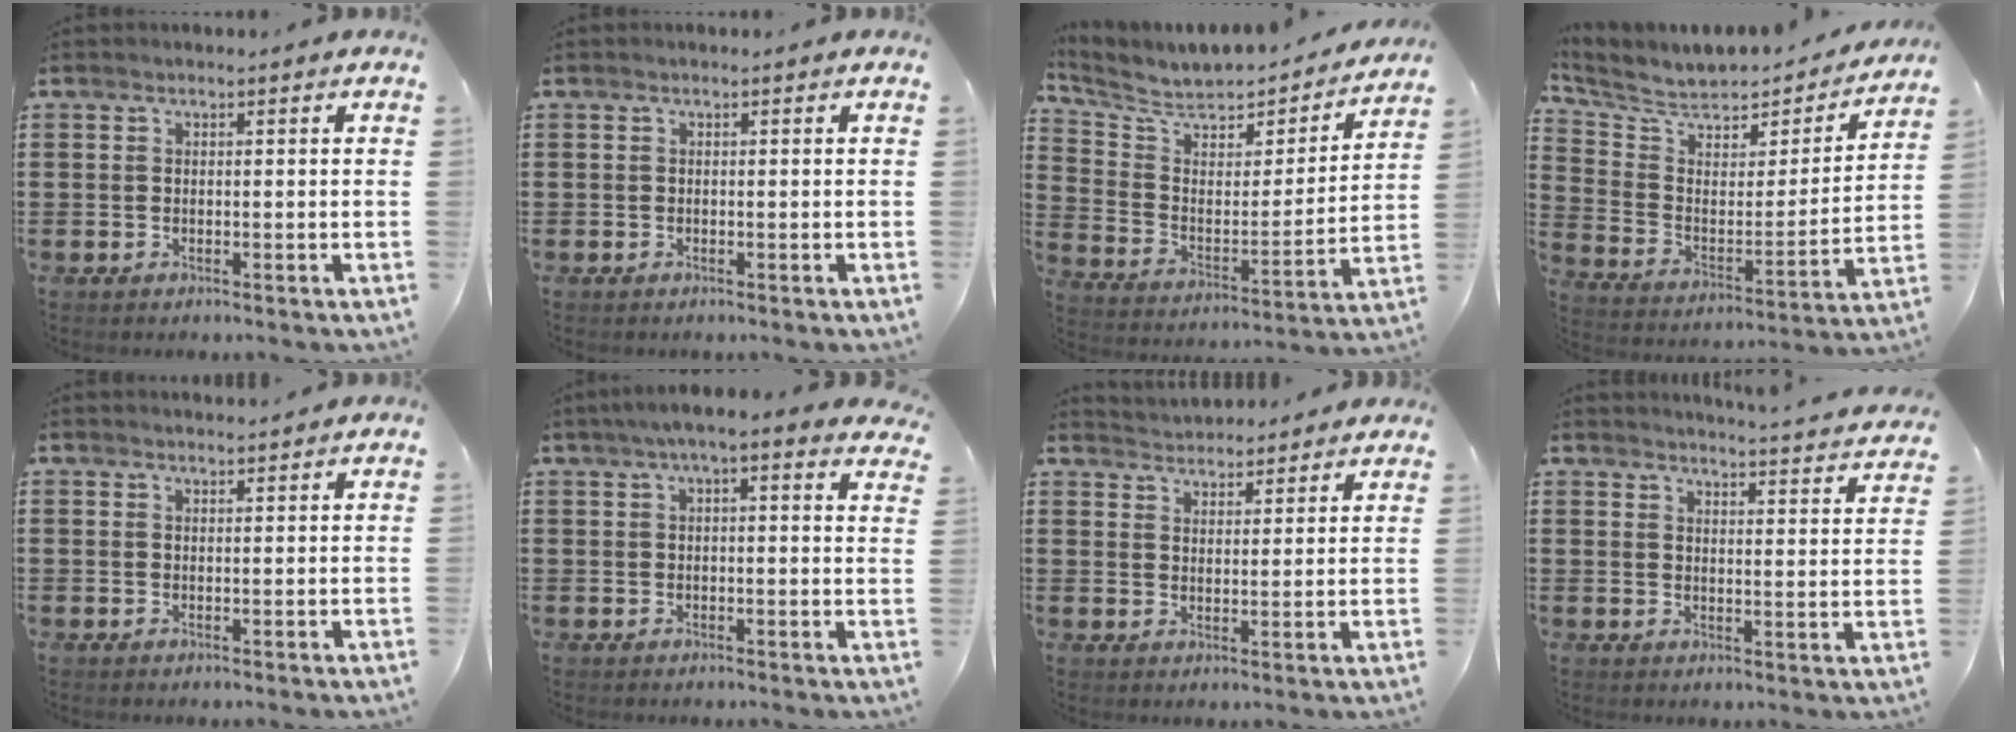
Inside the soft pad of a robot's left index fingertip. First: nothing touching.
{"total": 0.0}
{"total": 5.9, "force": [5.1, 2.3, 1.8], "torque": [-0.068, -0.040, 0.083]}
{"total": 6.2, "force": [5.2, 2.4, 2.2], "torque": [-0.076, -0.040, 0.087]}
{"total": 1.0, "force": [1.0, 0.1, 0.2], "torque": [-0.005, -0.001, 0.019]}
{"total": 3.9, "force": [2.7, 0.4, 2.8], "torque": [-0.062, 0.002, 0.047]}
{"total": 2.5, "force": [2.4, 0.2, -0.3], "torque": [-0.001, -0.004, 0.046]}
{"total": 3.7, "force": [3.6, -0.6, 0.3], "torque": [-0.014, -0.034, 0.060]}